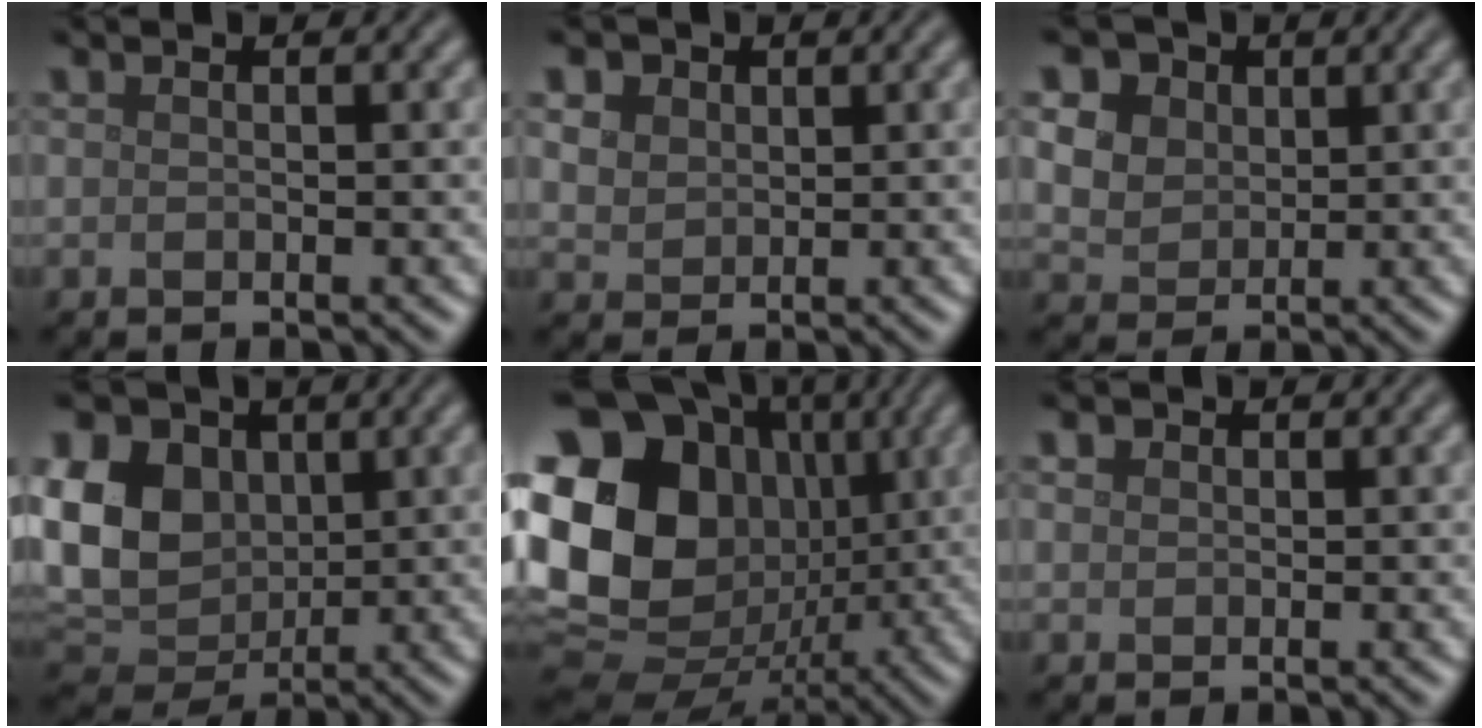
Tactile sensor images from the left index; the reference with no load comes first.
{"total": 4.6, "force": [2.3, 3.3, 2.1], "torque": [-0.058, 0.009, 0.037]}
{"total": 9.0, "force": [4.2, 6.8, 4.1], "torque": [-0.098, 0.030, 0.059]}
{"total": 11.1, "force": [2.3, 8.5, 6.8], "torque": [-0.159, 0.015, 0.035]}
{"total": 21.0, "force": [2.9, 17.5, 11.2], "torque": [-0.243, 0.024, 0.035]}
{"total": 0.9, "force": [0.4, 0.8, 0.2], "torque": [-0.003, 0.002, 0.005]}